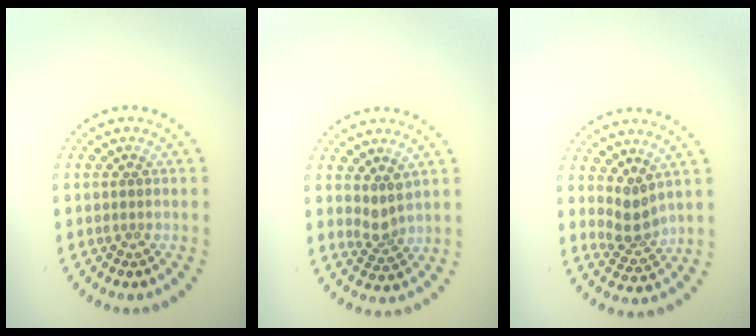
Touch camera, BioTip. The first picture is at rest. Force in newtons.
{"total": 1.9, "press": 1.4, "slide": 1.3}
{"total": 2.3, "press": 1.7, "slide": 1.4}